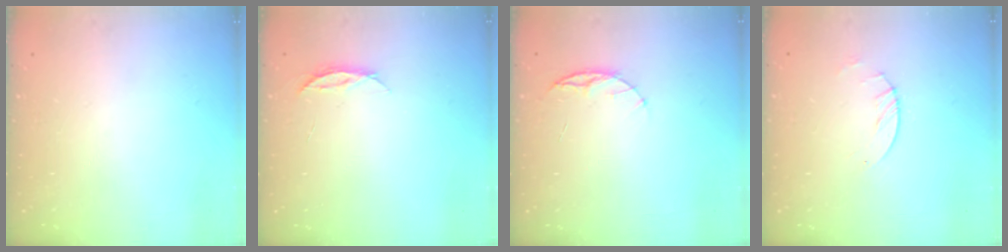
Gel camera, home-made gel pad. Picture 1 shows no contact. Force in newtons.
{"total": 4.0, "press": 3.9, "slide": 0.4}
{"total": 5.2, "press": 5.1, "slide": 0.6}
{"total": 2.6, "press": 2.5, "slide": 0.4}